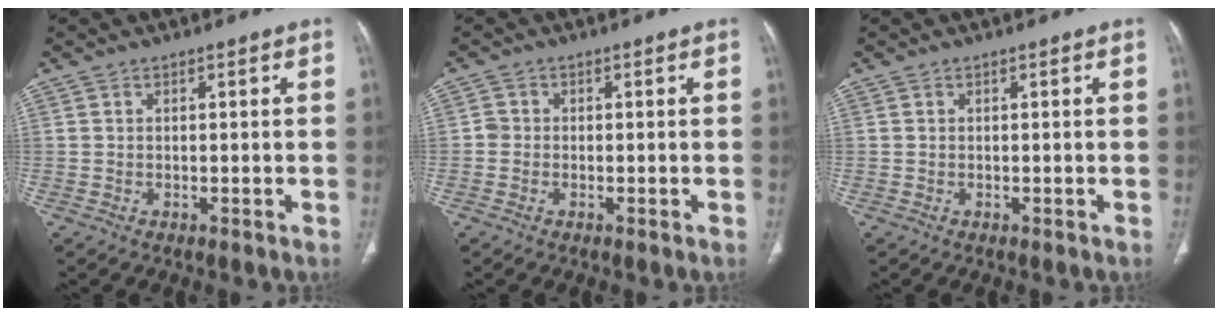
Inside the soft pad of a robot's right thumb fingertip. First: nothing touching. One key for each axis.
{"total": 1.4, "fx": -0.2, "fy": 1.3, "fz": 0.4, "tx": 0.001, "ty": 0.005, "tz": -0.007}
{"total": 0.0}